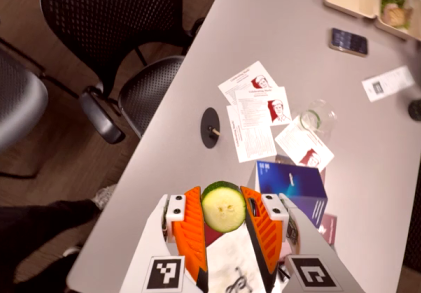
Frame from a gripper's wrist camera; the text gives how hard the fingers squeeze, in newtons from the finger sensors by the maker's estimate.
{"total": 9.3, "left": 8.8, "right": 9.7}